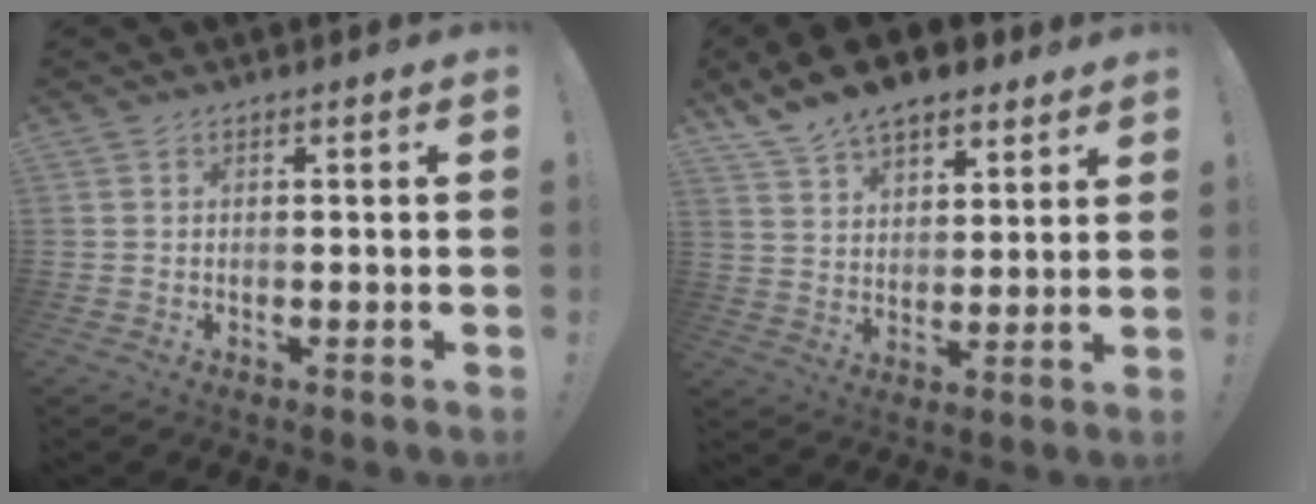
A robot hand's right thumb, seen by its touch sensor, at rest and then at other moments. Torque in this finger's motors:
{"motor_torque": [0.21, 1.38, 0.79, 0.78, 0.21]}